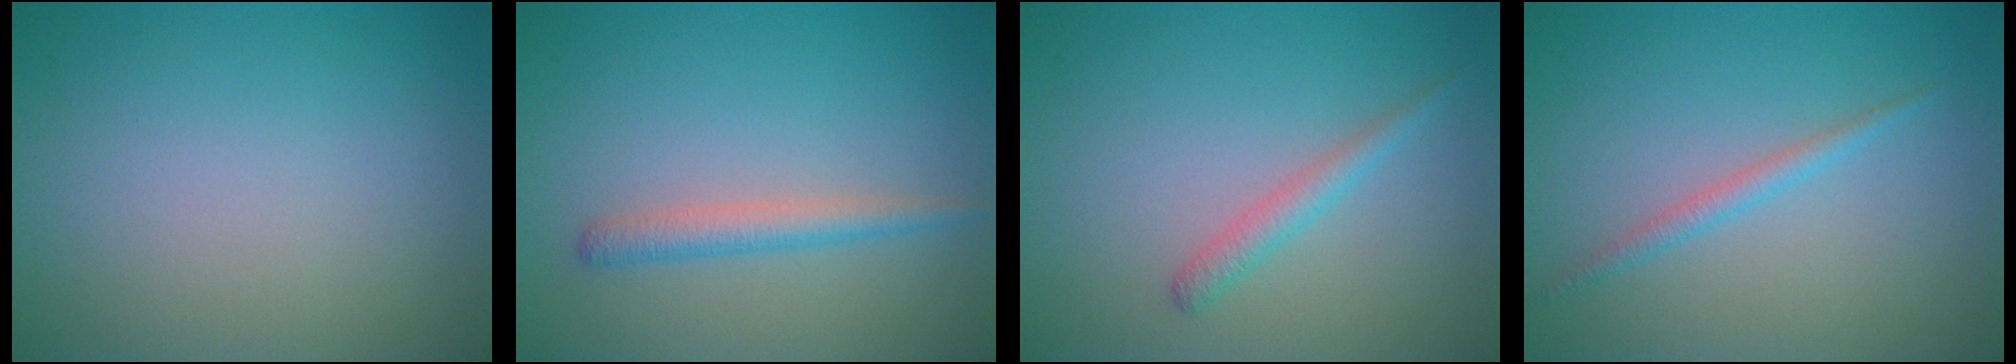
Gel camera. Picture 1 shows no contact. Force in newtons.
{"total": 2.1, "press": 2.1, "slide": 0.1}
{"total": 1.6, "press": 1.6, "slide": 0.1}
{"total": 1.4, "press": 1.4, "slide": 0.1}